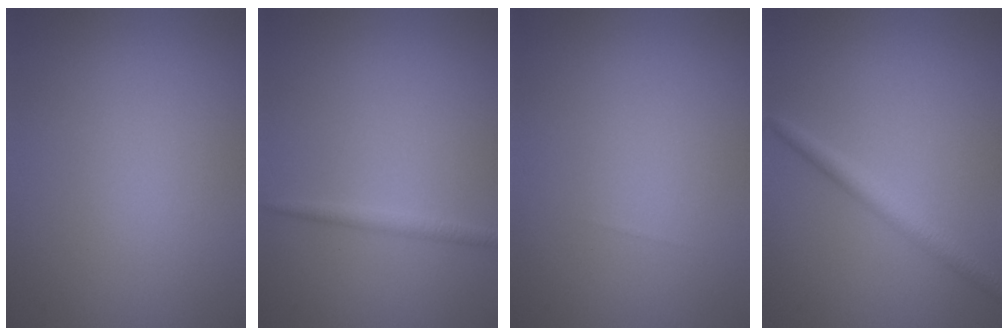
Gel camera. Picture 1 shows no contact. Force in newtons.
{"total": 1.1, "press": 1.1, "slide": 0.1}
{"total": 0.0}
{"total": 2.1, "press": 2.1, "slide": 0.0}